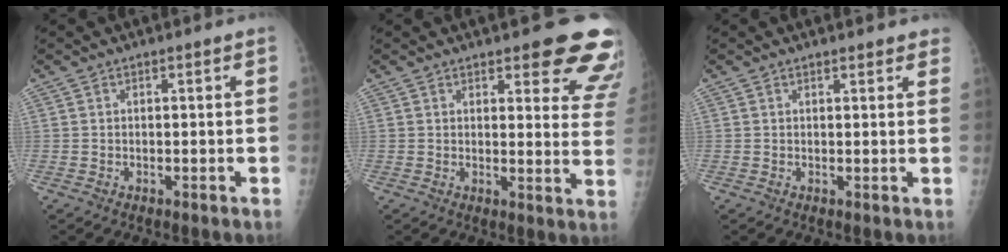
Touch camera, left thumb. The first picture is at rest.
{"total": 12.9, "force": [10.0, 4.2, 6.9], "torque": [-0.029, -0.060, 0.096]}
{"total": 2.9, "force": [2.6, 0.9, 0.8], "torque": [0.012, -0.005, 0.022]}